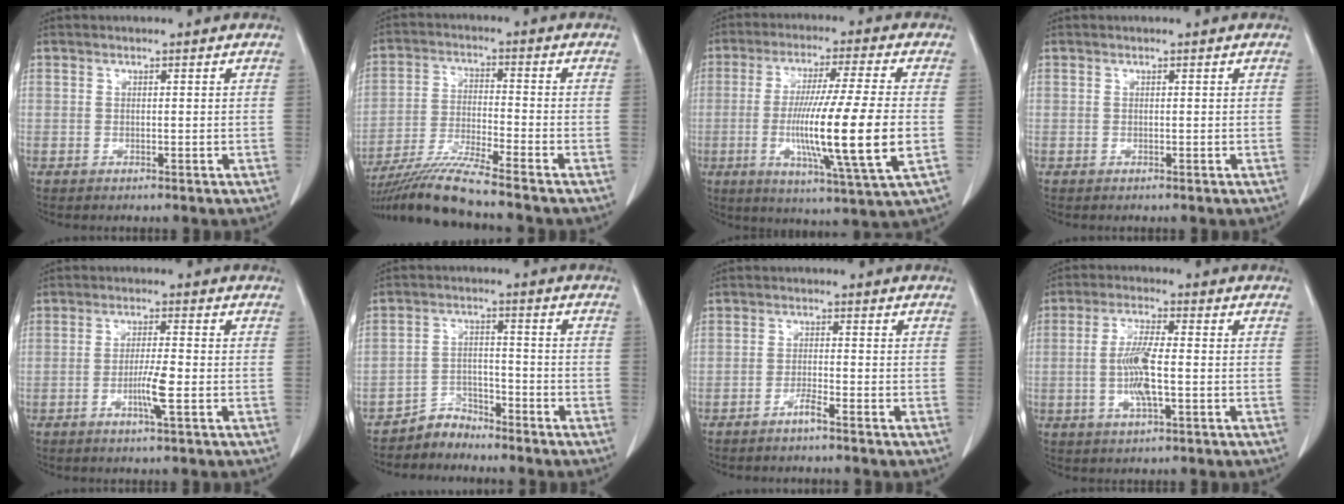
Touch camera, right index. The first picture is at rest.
{"total": 9.4, "force": [-8.3, -2.0, 3.9], "torque": [-0.074, -0.024, -0.158]}
{"total": 17.0, "force": [-2.6, -0.6, 16.8], "torque": [-0.304, -0.022, -0.049]}
{"total": 0.0}
{"total": 4.5, "force": [-1.5, -0.1, 4.2], "torque": [-0.078, -0.005, -0.029]}
{"total": 4.1, "force": [-3.7, 1.5, -0.7], "torque": [0.020, 0.007, -0.068]}
{"total": 2.0, "force": [-1.6, -0.3, 1.1], "torque": [-0.024, 0.000, -0.032]}
{"total": 7.0, "force": [-1.1, 1.2, 6.8], "torque": [-0.138, -0.001, -0.024]}